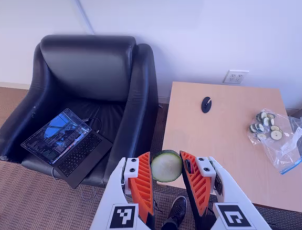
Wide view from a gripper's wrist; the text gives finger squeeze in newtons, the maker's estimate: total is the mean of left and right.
{"total": 9.0, "left": 9.4, "right": 8.6}